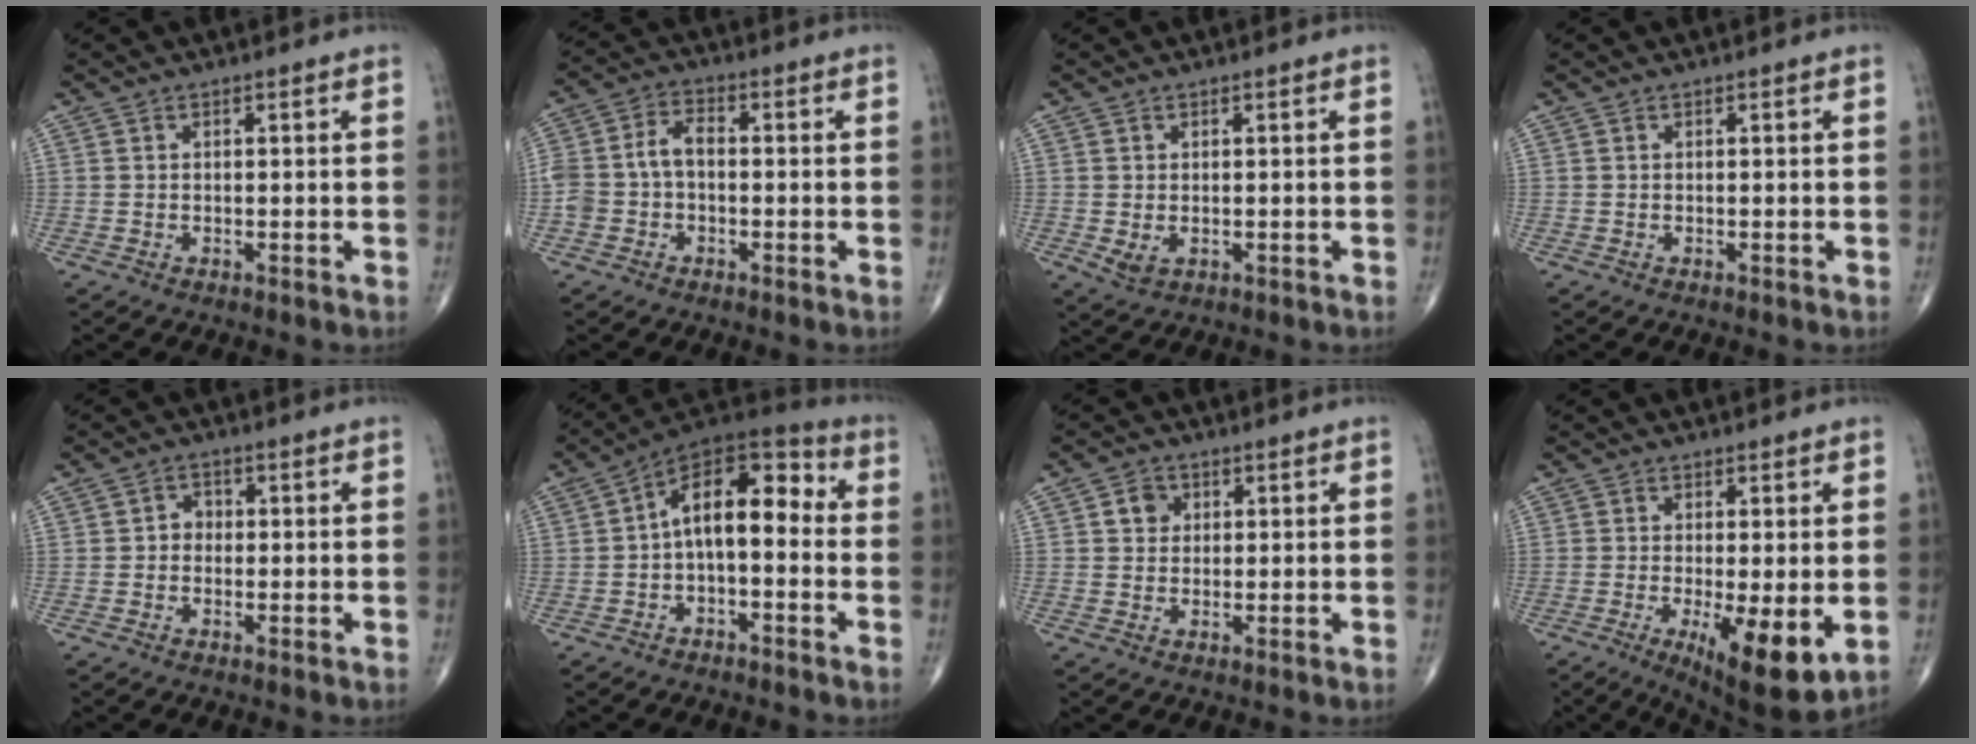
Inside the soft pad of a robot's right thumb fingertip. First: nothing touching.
{"total": 6.5, "force": [-1.0, 4.4, 4.7], "torque": [-0.095, 0.029, -0.024]}
{"total": 2.4, "force": [-0.2, 1.7, 1.8], "torque": [-0.030, -0.006, 0.005]}
{"total": 0.0}
{"total": 2.3, "force": [-0.2, 2.0, 1.1], "torque": [0.000, 0.009, -0.011]}
{"total": 12.9, "force": [-0.2, 6.8, 10.9], "torque": [-0.138, 0.052, -0.021]}
{"total": 3.3, "force": [0.9, 2.9, 1.3], "torque": [-0.005, 0.000, 0.011]}
{"total": 11.7, "force": [-3.0, 3.5, 10.7], "torque": [-0.163, -0.027, -0.038]}